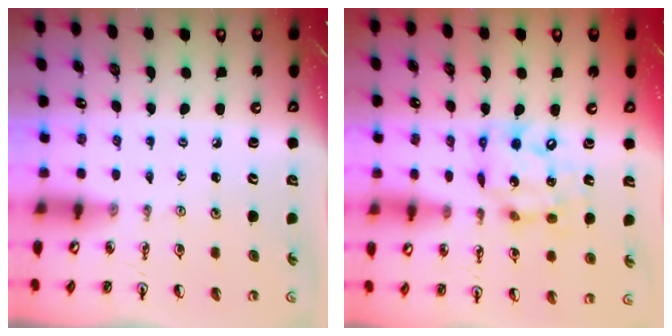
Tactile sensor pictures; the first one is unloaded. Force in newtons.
{"total": 13.6, "press": 13.5, "slide": 1.8}